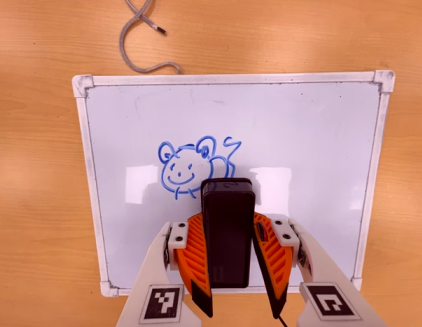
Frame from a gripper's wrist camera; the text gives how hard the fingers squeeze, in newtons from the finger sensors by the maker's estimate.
{"total": 9.0, "left": 7.1, "right": 10.9}